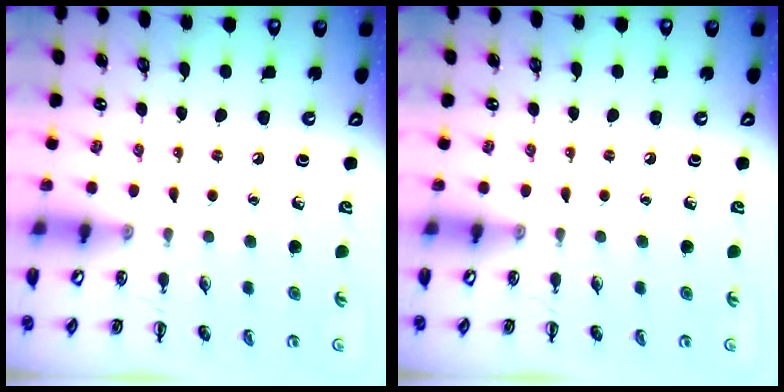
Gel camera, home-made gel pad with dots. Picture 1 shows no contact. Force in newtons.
{"total": 0.0}